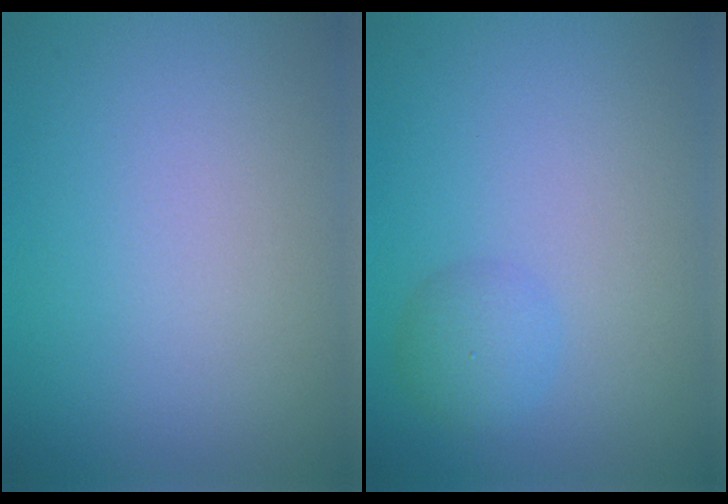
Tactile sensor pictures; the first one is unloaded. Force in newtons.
{"total": 2.0, "press": 2.0, "slide": 0.0}